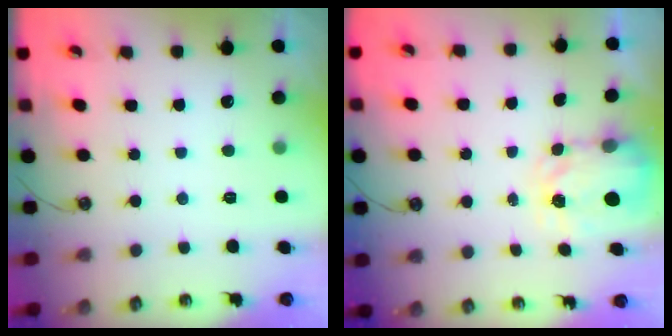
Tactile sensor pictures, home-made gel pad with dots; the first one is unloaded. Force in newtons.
{"total": 3.7, "press": 3.7, "slide": 0.5}